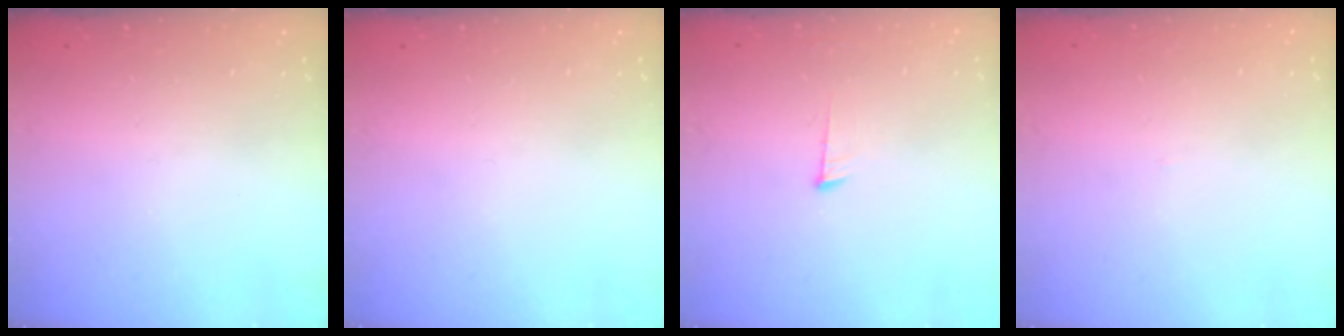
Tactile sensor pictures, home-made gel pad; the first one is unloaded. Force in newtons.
{"total": 0.0}
{"total": 6.1, "press": 6.1, "slide": 0.6}
{"total": 1.5, "press": 1.5, "slide": 0.1}